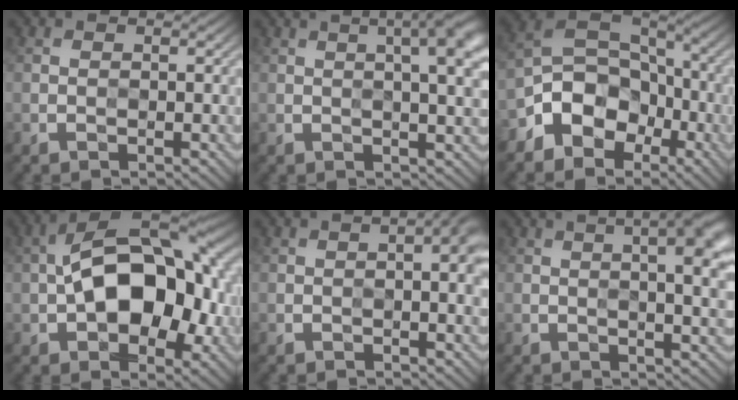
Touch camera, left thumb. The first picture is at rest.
{"total": 7.9, "force": [3.0, 2.0, 7.1], "torque": [-0.065, 0.030, 0.027]}
{"total": 10.4, "force": [-5.3, 7.2, 5.3], "torque": [-0.102, -0.012, -0.109]}
{"total": 16.3, "force": [-0.6, 9.4, 13.4], "torque": [-0.195, 0.011, -0.013]}
{"total": 3.6, "force": [0.4, 0.7, 3.5], "torque": [-0.050, 0.007, 0.006]}
{"total": 9.1, "force": [3.1, 2.7, 8.1], "torque": [-0.079, 0.028, 0.026]}